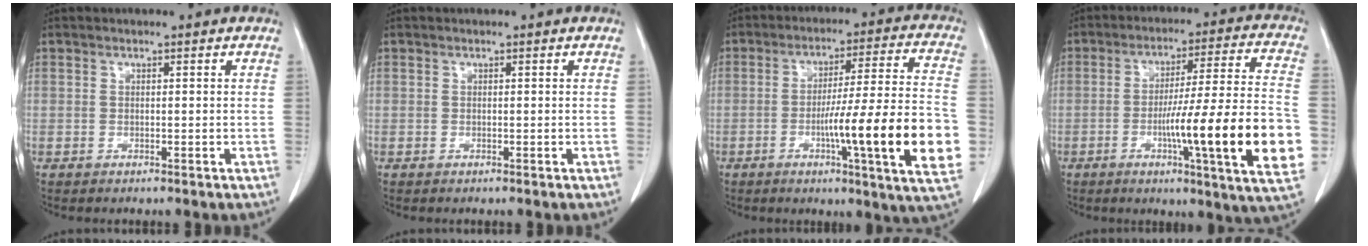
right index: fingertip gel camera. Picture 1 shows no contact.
{"total": 0.0}
{"total": 19.3, "force": [-4.7, -0.3, 18.7], "torque": [-0.230, -0.003, -0.067]}
{"total": 20.8, "force": [-5.1, -0.2, 20.2], "torque": [-0.252, -0.005, -0.073]}